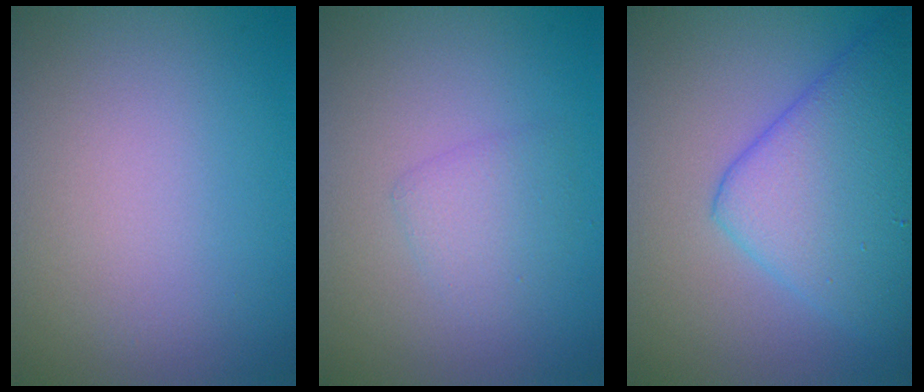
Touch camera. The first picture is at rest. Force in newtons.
{"total": 1.9, "press": 1.9, "slide": 0.1}
{"total": 7.5, "press": 7.5, "slide": 0.2}